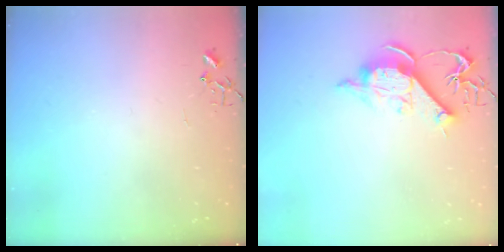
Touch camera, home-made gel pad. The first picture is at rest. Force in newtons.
{"total": 11.0, "press": 10.9, "slide": 1.2}